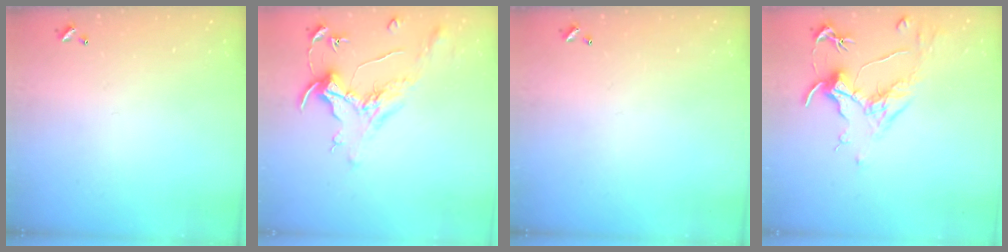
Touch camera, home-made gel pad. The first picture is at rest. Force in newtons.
{"total": 1.6, "press": 1.4, "slide": 0.7}
{"total": 0.0}
{"total": 1.7, "press": 1.5, "slide": 0.9}